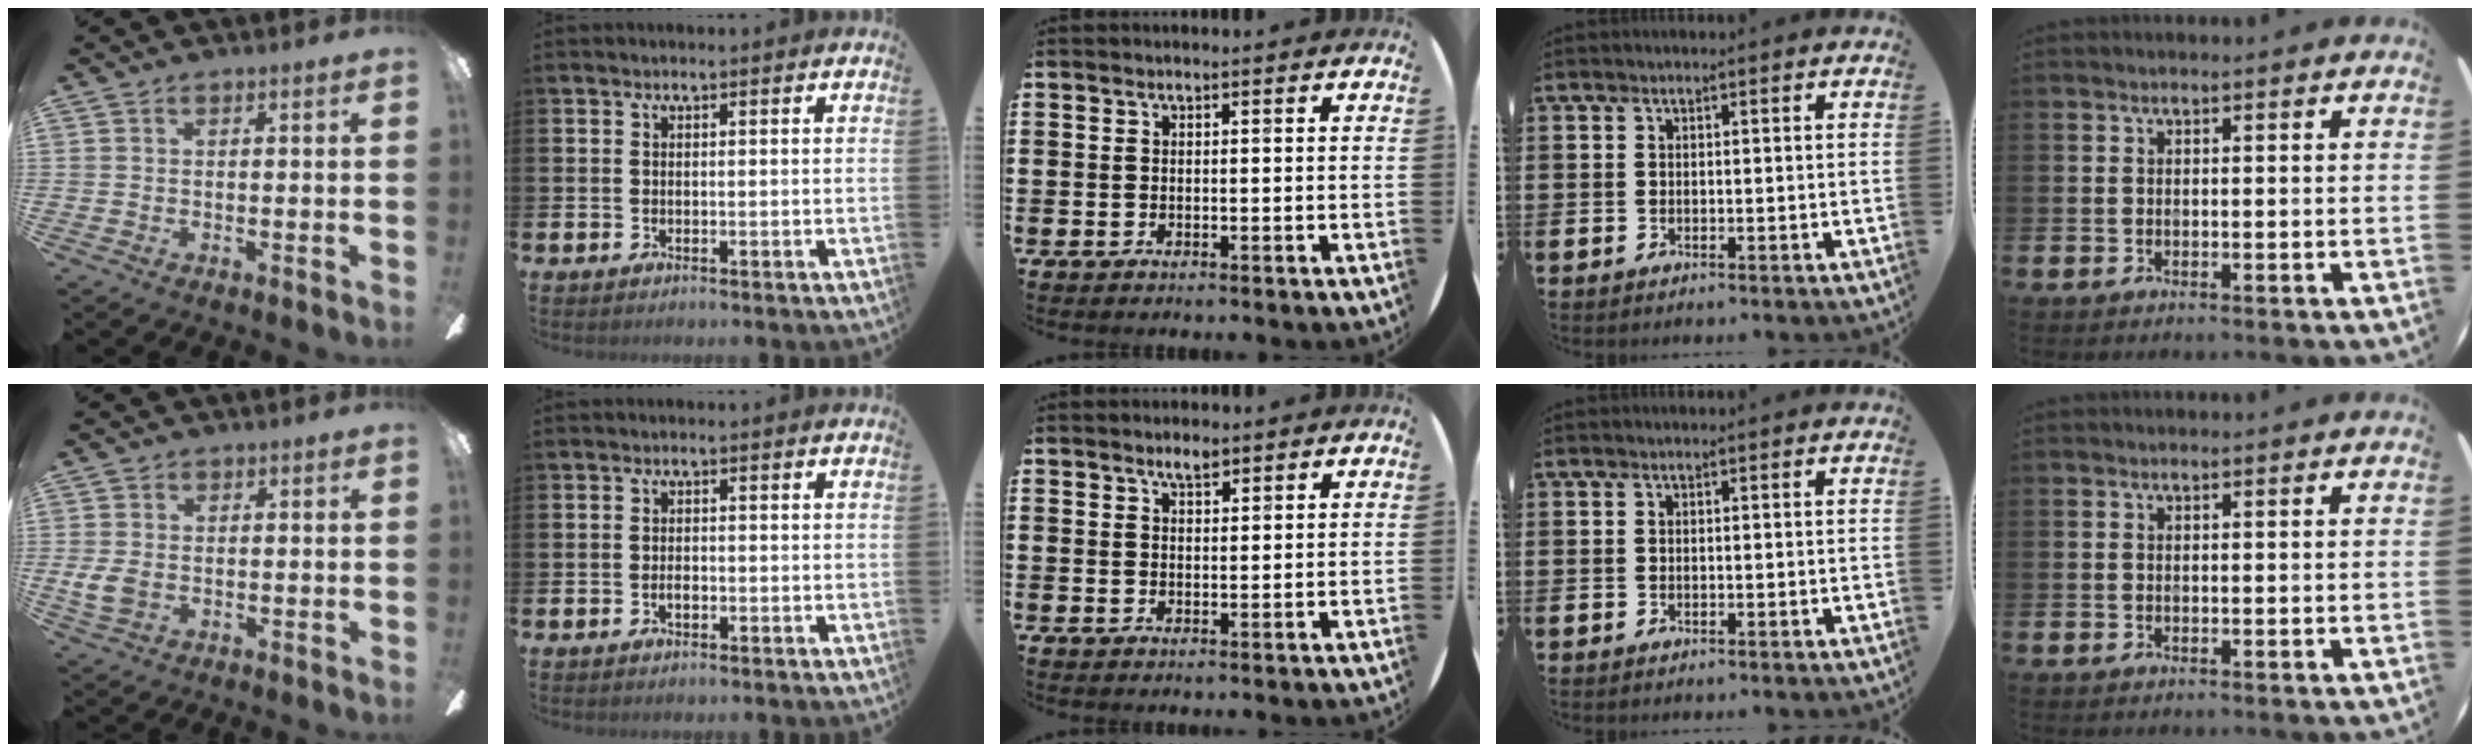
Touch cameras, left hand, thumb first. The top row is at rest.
{"thumb": {"total": 4.9, "force": [-0.5, 3.6, 3.3], "torque": [-0.082, 0.000, -0.011]}, "index": {"total": 1.3, "force": [-0.5, 0.7, 1.0], "torque": [-0.019, 0.001, -0.011]}, "middle": {"total": 2.1, "force": [1.9, 0.7, 0.8], "torque": [-0.017, 0.004, 0.034]}}